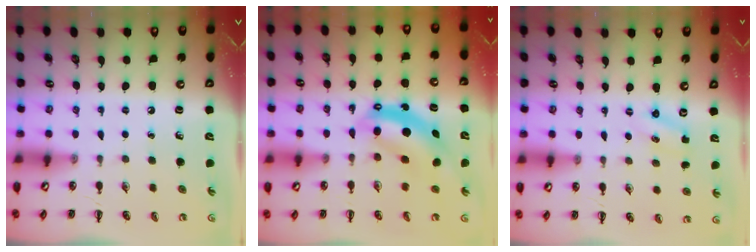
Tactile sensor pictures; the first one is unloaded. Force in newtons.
{"total": 6.5, "press": 6.4, "slide": 1.0}
{"total": 1.6, "press": 1.5, "slide": 0.4}